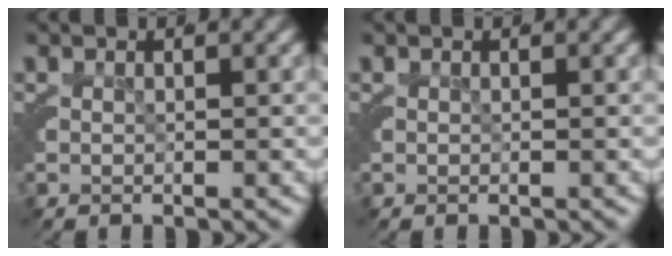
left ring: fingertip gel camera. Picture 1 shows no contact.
{"total": 0.0}